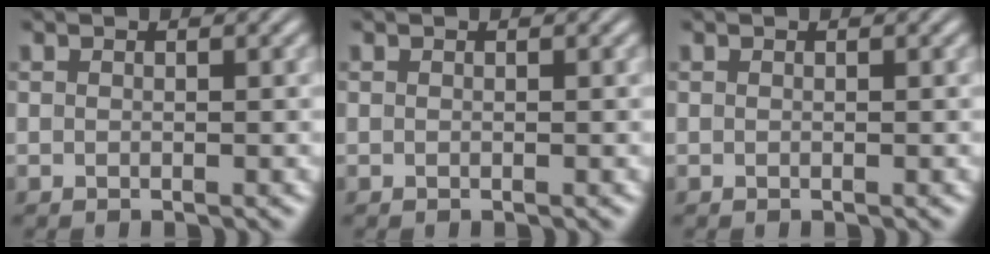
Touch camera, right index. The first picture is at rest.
{"total": 0.0}
{"total": 0.0}